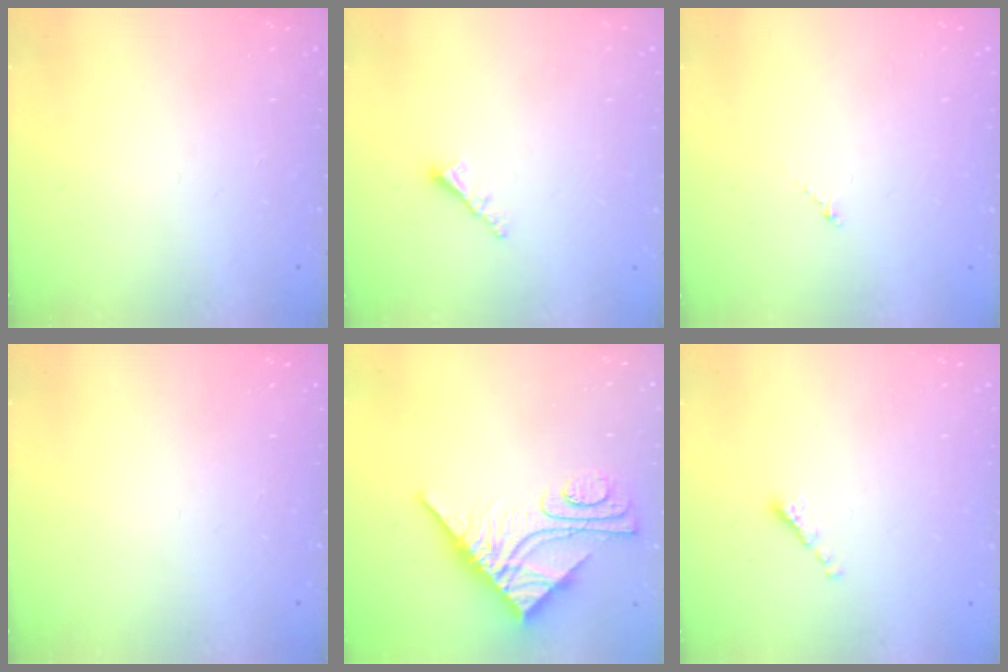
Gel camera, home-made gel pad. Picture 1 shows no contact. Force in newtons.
{"total": 2.3, "press": 2.3, "slide": 0.1}
{"total": 0.7, "press": 0.6, "slide": 0.4}
{"total": 0.0}
{"total": 10.9, "press": 10.8, "slide": 1.0}
{"total": 0.0}